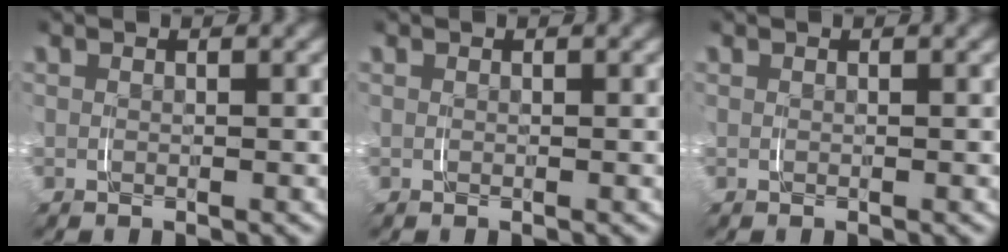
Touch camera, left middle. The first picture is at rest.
{"total": 0.0}
{"total": 0.0}